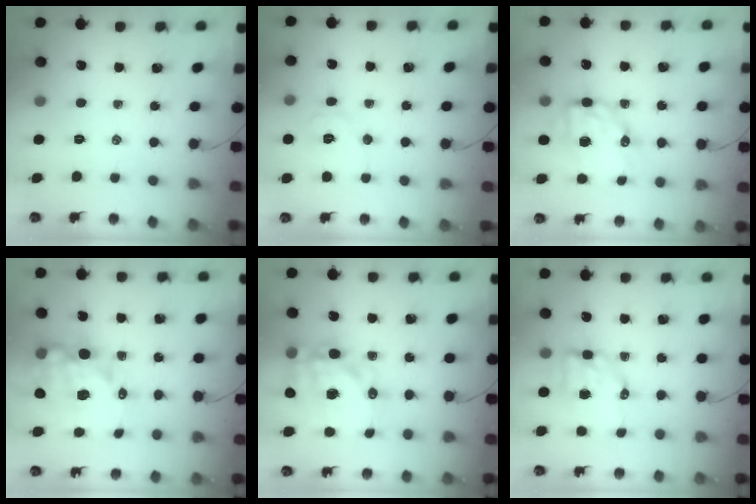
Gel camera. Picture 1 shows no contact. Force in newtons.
{"total": 7.1, "press": 7.1, "slide": 0.8}
{"total": 8.7, "press": 8.5, "slide": 1.8}
{"total": 16.0, "press": 15.4, "slide": 4.1}
{"total": 19.2, "press": 18.6, "slide": 4.5}
{"total": 6.9, "press": 6.8, "slide": 1.2}